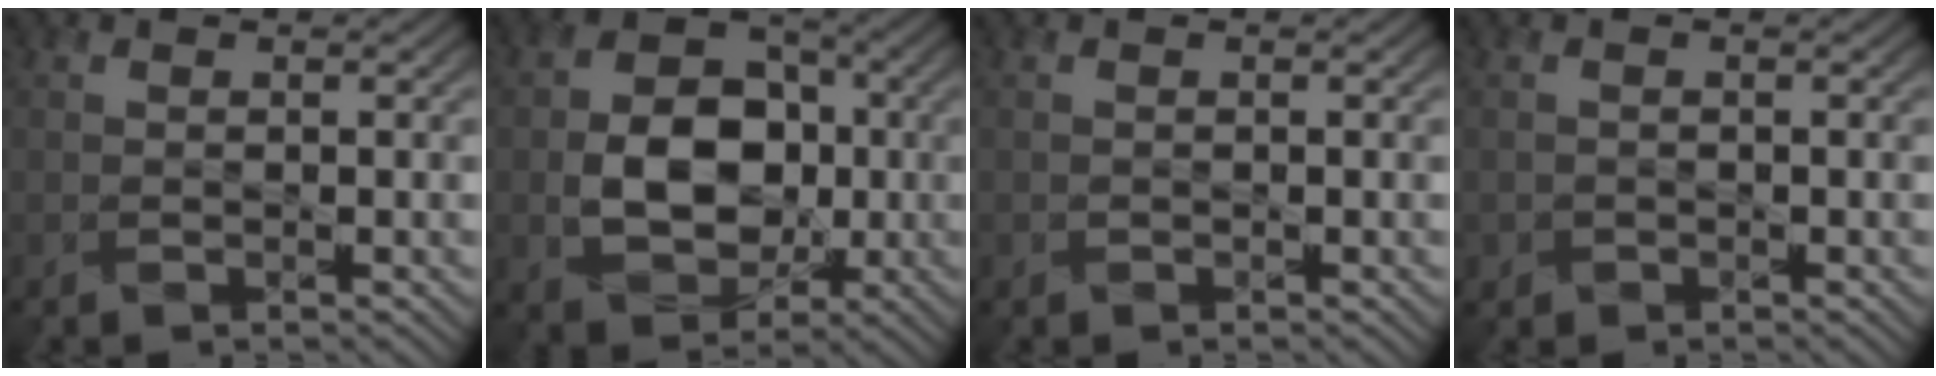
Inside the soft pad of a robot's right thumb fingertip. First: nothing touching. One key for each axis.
{"total": 9.5, "fx": -1.3, "fy": 7.4, "fz": 5.9, "tx": -0.115, "ty": -0.004, "tz": -0.033}
{"total": 0.0}
{"total": 1.0, "fx": -0.5, "fy": 0.9, "fz": -0.1, "tx": 0.002, "ty": -0.007, "tz": -0.008}